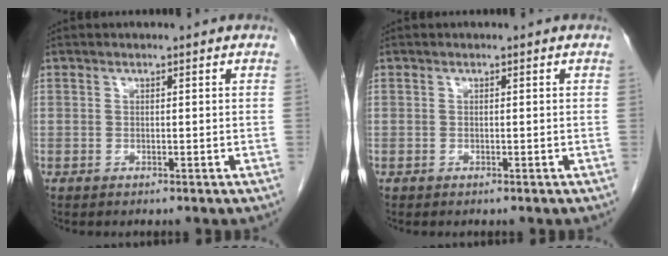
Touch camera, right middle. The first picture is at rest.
{"total": 0.0}